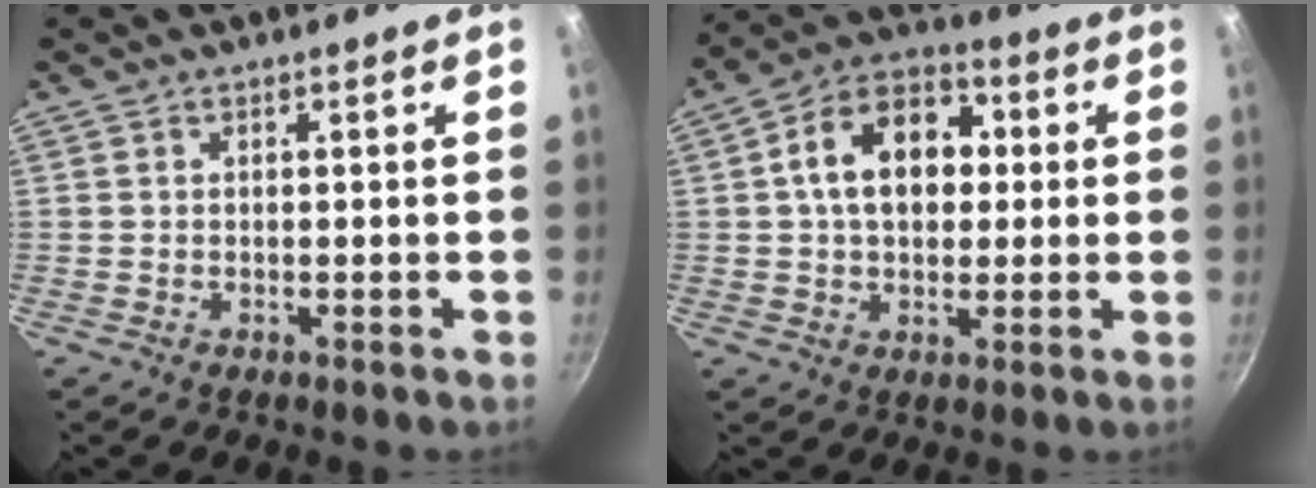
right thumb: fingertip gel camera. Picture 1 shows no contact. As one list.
[{"total": 14.8, "force": [2.2, 10.4, 10.4], "torque": [-0.129, 0.024, 0.018]}]